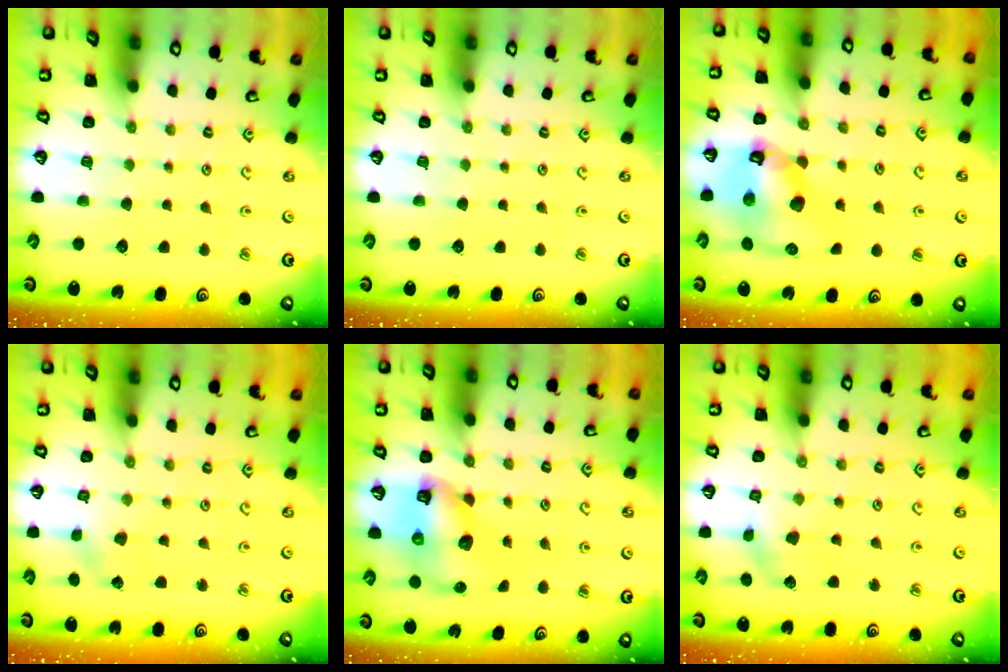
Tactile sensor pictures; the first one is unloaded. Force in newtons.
{"total": 0.0}
{"total": 12.9, "press": 12.8, "slide": 1.8}
{"total": 1.5, "press": 1.5, "slide": 0.2}
{"total": 9.4, "press": 9.4, "slide": 1.0}
{"total": 4.5, "press": 4.5, "slide": 0.4}